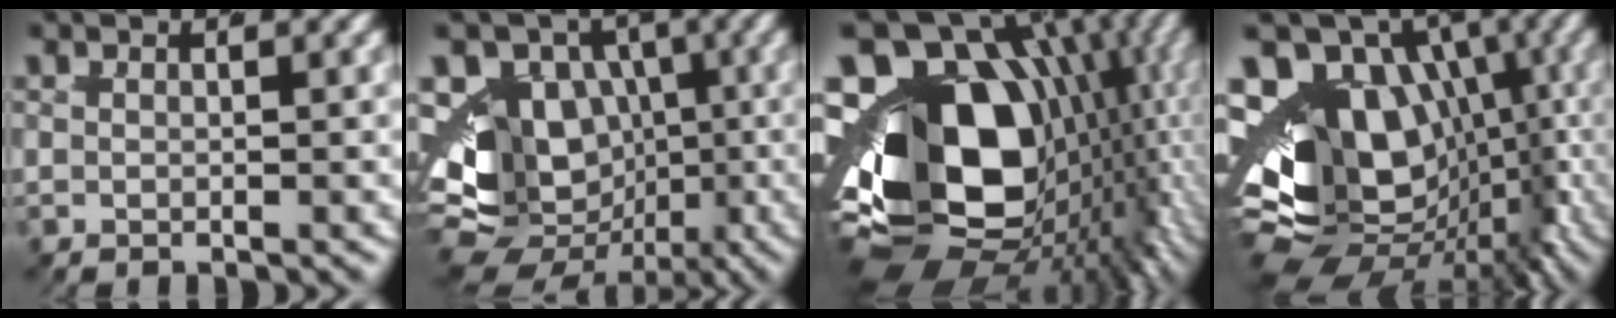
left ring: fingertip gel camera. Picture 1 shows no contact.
{"total": 15.7, "force": [-3.0, 12.8, 8.5], "torque": [-0.193, -0.076, -0.048]}
{"total": 27.8, "force": [-4.2, 18.4, 20.4], "torque": [-0.326, -0.057, -0.049]}
{"total": 19.0, "force": [-2.5, 13.9, 12.8], "torque": [-0.218, -0.059, -0.030]}